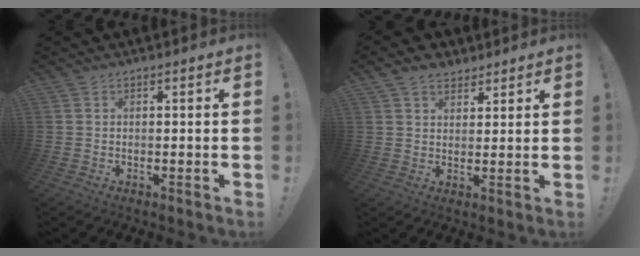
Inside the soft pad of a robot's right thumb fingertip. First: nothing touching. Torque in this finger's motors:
{"motor_torque": [0.03, 0.24, 0.95, 0.71, 0.29]}